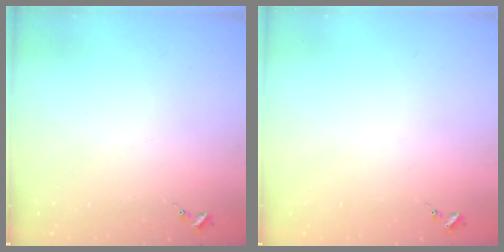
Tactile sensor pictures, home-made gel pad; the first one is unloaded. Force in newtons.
{"total": 0.0}